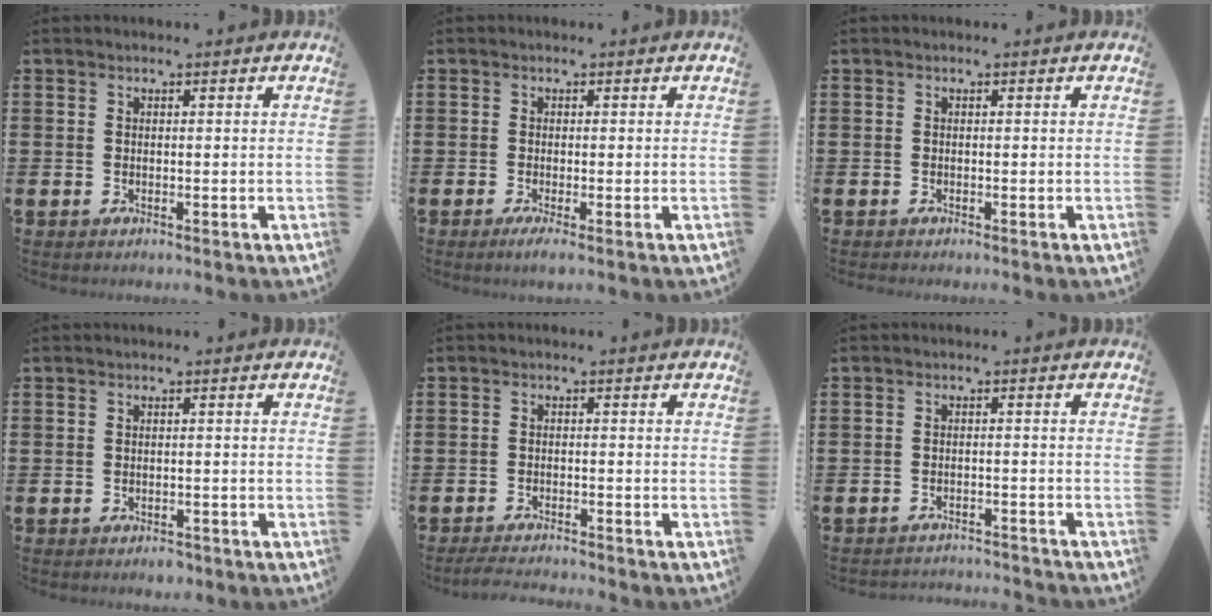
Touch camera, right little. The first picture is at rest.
{"total": 1.2, "force": [-0.3, 0.1, 1.2], "torque": [-0.014, -0.007, -0.007]}
{"total": 0.0}
{"total": 0.7, "force": [-0.6, 0.4, 0.2], "torque": [-0.005, 0.000, -0.012]}
{"total": 1.9, "force": [-1.9, 0.0, 0.6], "torque": [-0.009, 0.004, -0.037]}
{"total": 1.8, "force": [-1.8, -0.1, -0.1], "torque": [-0.004, 0.003, -0.040]}